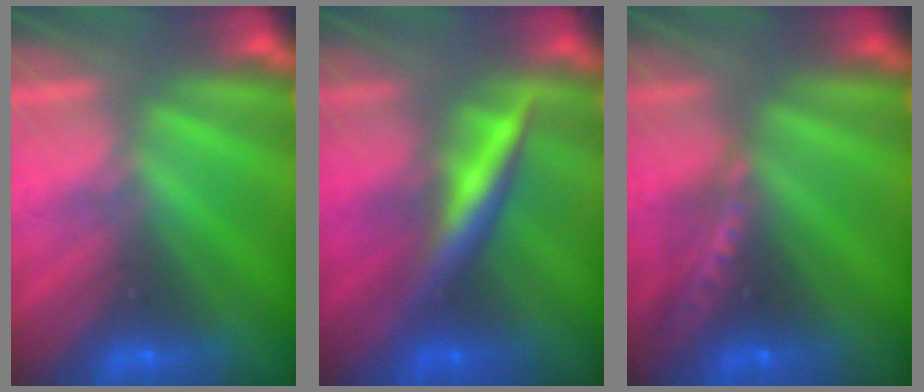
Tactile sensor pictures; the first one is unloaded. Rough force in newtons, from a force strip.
{"total": 2.9}
{"total": 3.9}